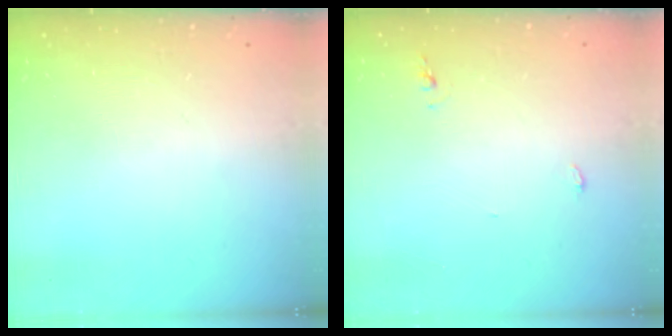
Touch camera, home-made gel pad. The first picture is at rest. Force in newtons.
{"total": 7.7, "press": 4.4, "slide": 6.4}